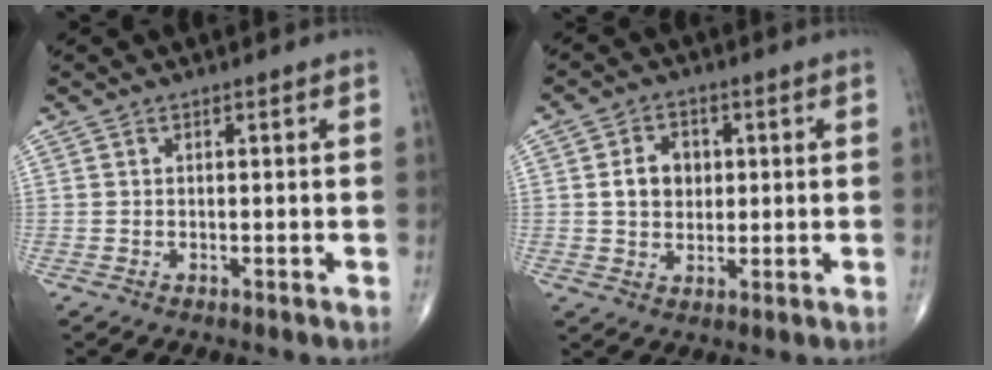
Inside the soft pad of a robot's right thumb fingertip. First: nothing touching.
{"total": 6.3, "force": [0.9, 4.9, 3.8], "torque": [-0.043, 0.001, 0.013]}